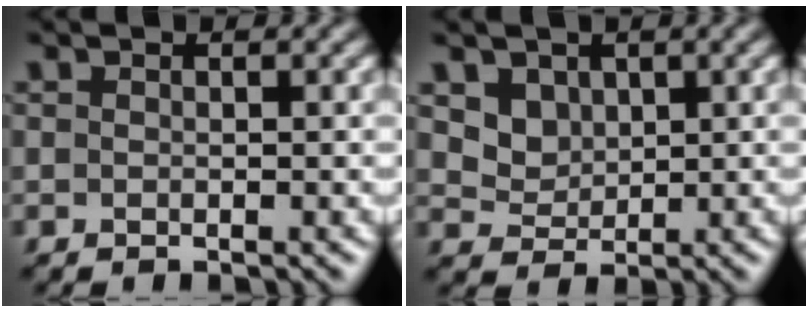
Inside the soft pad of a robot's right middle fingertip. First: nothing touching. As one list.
[{"total": 3.0, "force": [1.8, 2.2, 0.9], "torque": [-0.032, -0.016, 0.052]}]